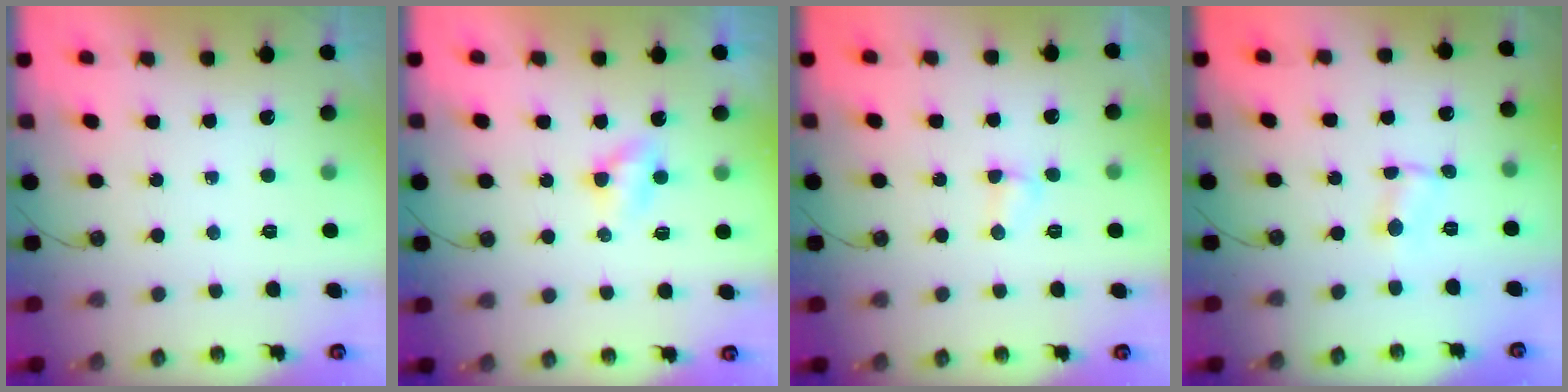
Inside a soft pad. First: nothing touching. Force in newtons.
{"total": 3.0, "press": 3.0, "slide": 0.3}
{"total": 2.5, "press": 2.5, "slide": 0.5}
{"total": 1.3, "press": 1.3, "slide": 0.2}